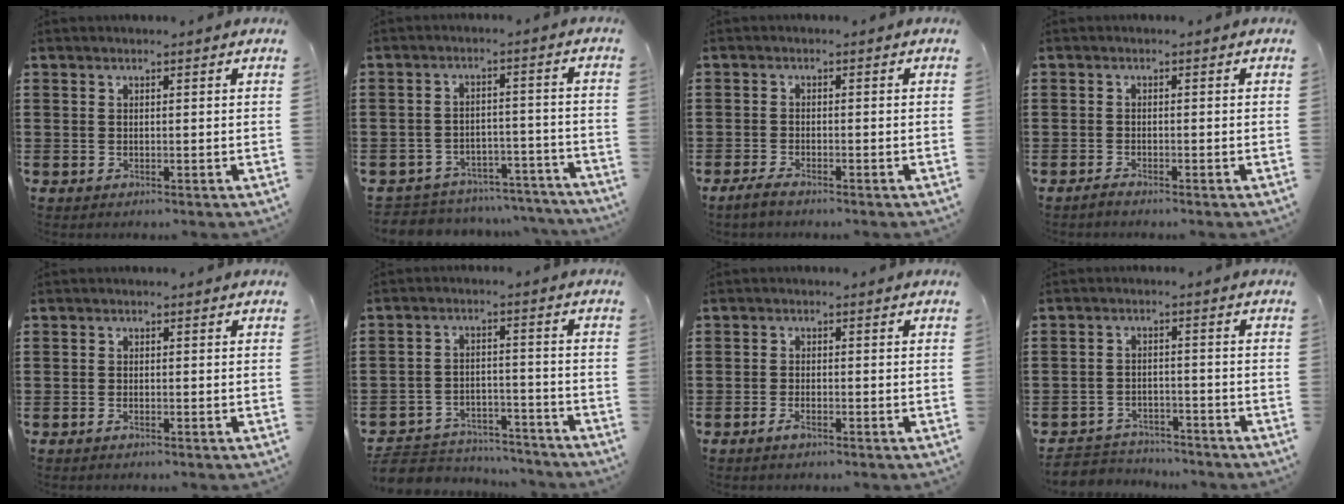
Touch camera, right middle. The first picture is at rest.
{"total": 4.8, "force": [-4.8, 0.9, 0.0], "torque": [-0.003, 0.013, -0.099]}
{"total": 1.8, "force": [-1.4, 0.3, 1.1], "torque": [-0.026, 0.000, -0.029]}
{"total": 0.9, "force": [-0.8, 0.0, 0.4], "torque": [-0.009, -0.004, -0.015]}
{"total": 0.8, "force": [-0.6, 0.1, 0.5], "torque": [-0.013, -0.006, -0.009]}
{"total": 5.6, "force": [-5.4, 1.2, 0.6], "torque": [-0.021, 0.009, -0.113]}
{"total": 2.0, "force": [-1.4, 0.5, 1.4], "torque": [-0.040, -0.006, -0.030]}
{"total": 3.5, "force": [-3.4, 0.8, -0.1], "torque": [-0.005, 0.001, -0.074]}